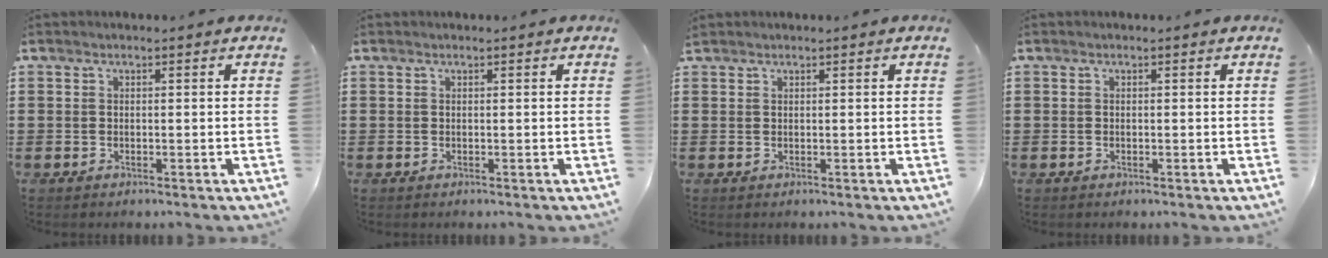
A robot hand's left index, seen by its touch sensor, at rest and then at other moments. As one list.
[{"total": 0.0}, {"total": 0.5, "force": [0.5, 0.2, 0.0], "torque": [-0.002, 0.001, 0.010]}, {"total": 0.0}]